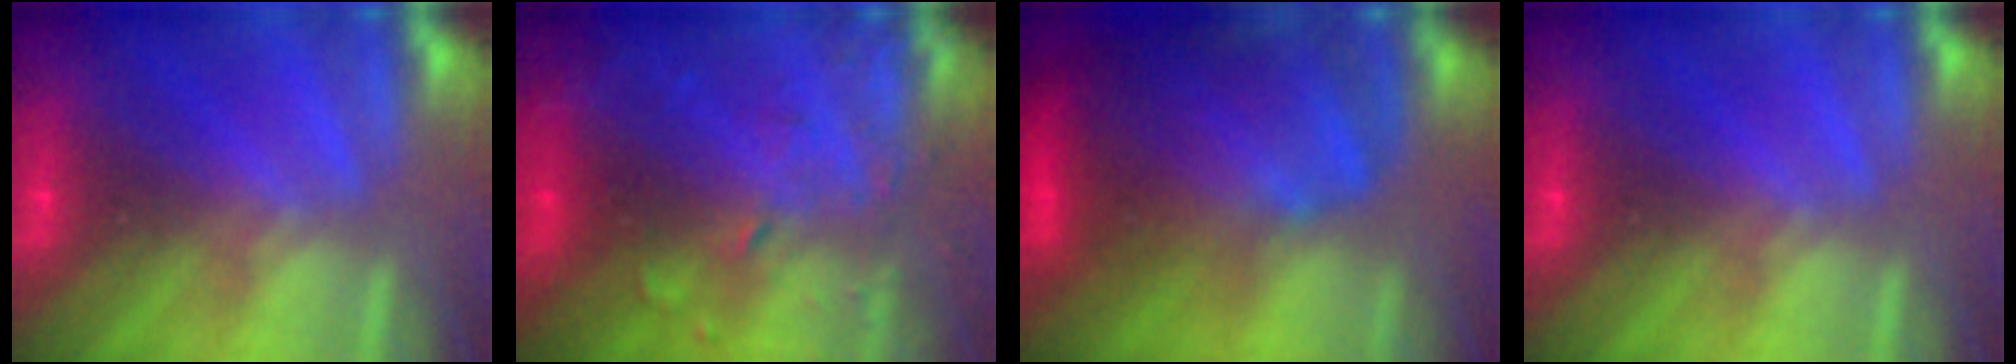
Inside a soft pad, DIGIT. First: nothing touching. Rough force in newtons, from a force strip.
{"total": 8.5}
{"total": 7.6}
{"total": 0.0}